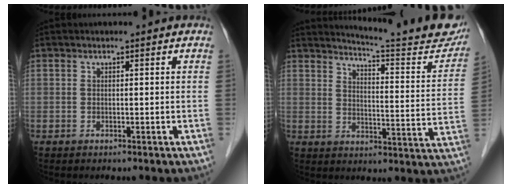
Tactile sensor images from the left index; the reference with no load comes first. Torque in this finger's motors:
{"motor_torque": [0.87, -1.00, 0.32, 0.06]}